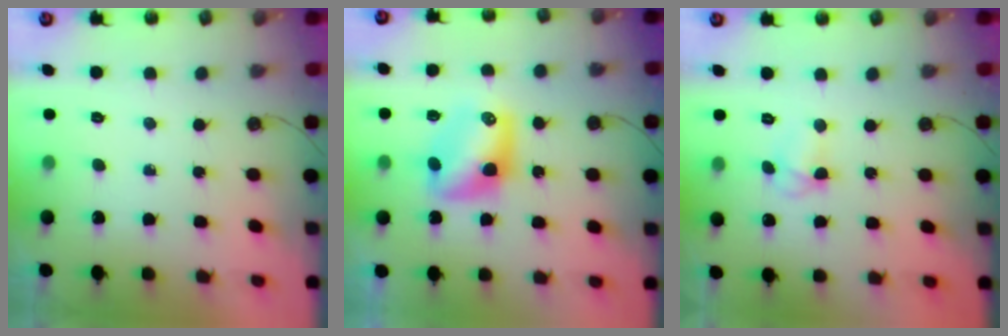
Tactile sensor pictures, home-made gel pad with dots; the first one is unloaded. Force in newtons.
{"total": 8.5, "press": 8.5, "slide": 0.8}
{"total": 3.7, "press": 3.7, "slide": 0.3}